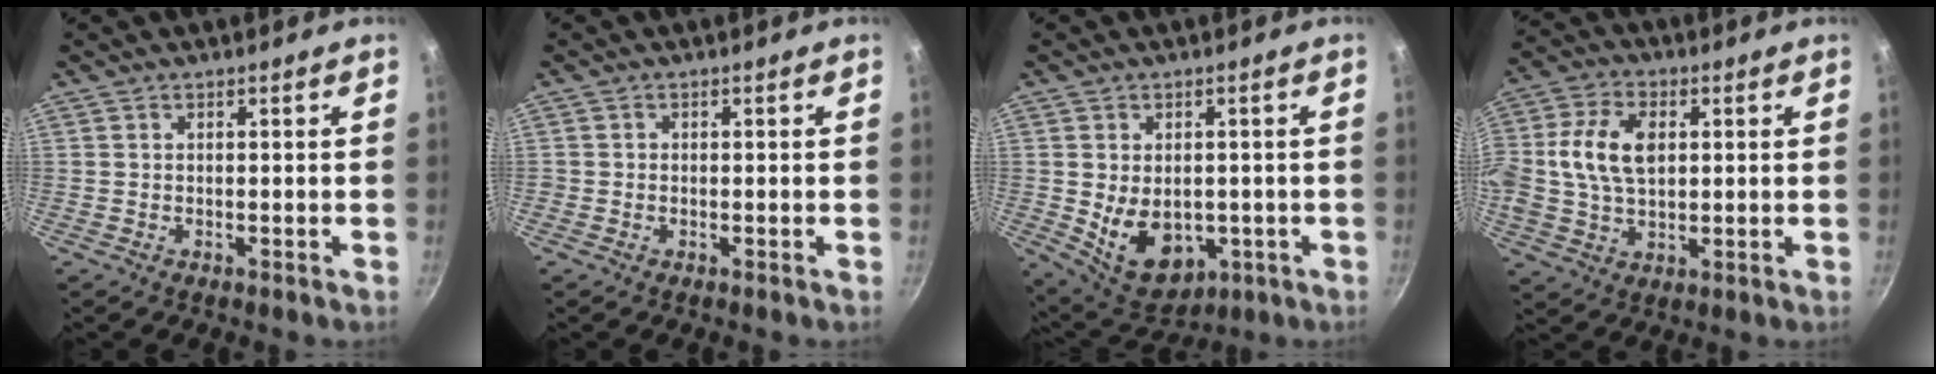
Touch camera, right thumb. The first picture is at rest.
{"total": 0.7, "force": [-0.2, 0.6, 0.1], "torque": [0.001, 0.001, -0.006]}
{"total": 11.4, "force": [-1.4, 8.0, 8.0], "torque": [-0.100, -0.012, 0.007]}
{"total": 12.2, "force": [1.8, 7.9, 9.2], "torque": [-0.168, 0.015, 0.023]}